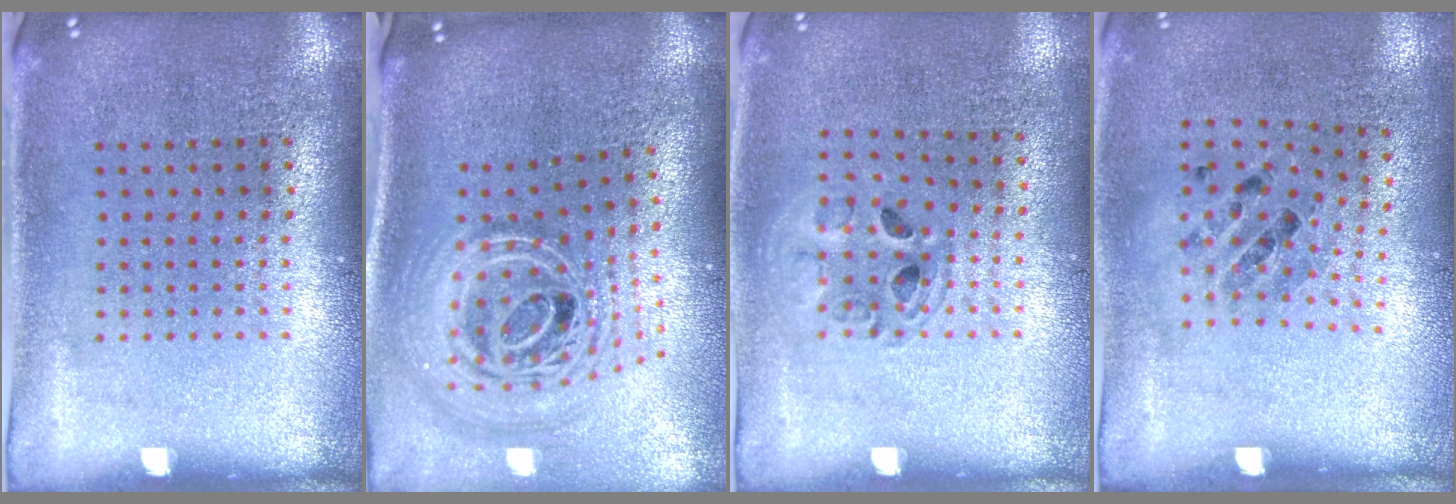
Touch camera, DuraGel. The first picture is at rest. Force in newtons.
{"total": 2.9, "press": 2.0, "slide": 2.1}
{"total": 1.0, "press": 1.0, "slide": 0.2}
{"total": 1.0, "press": 0.8, "slide": 0.6}